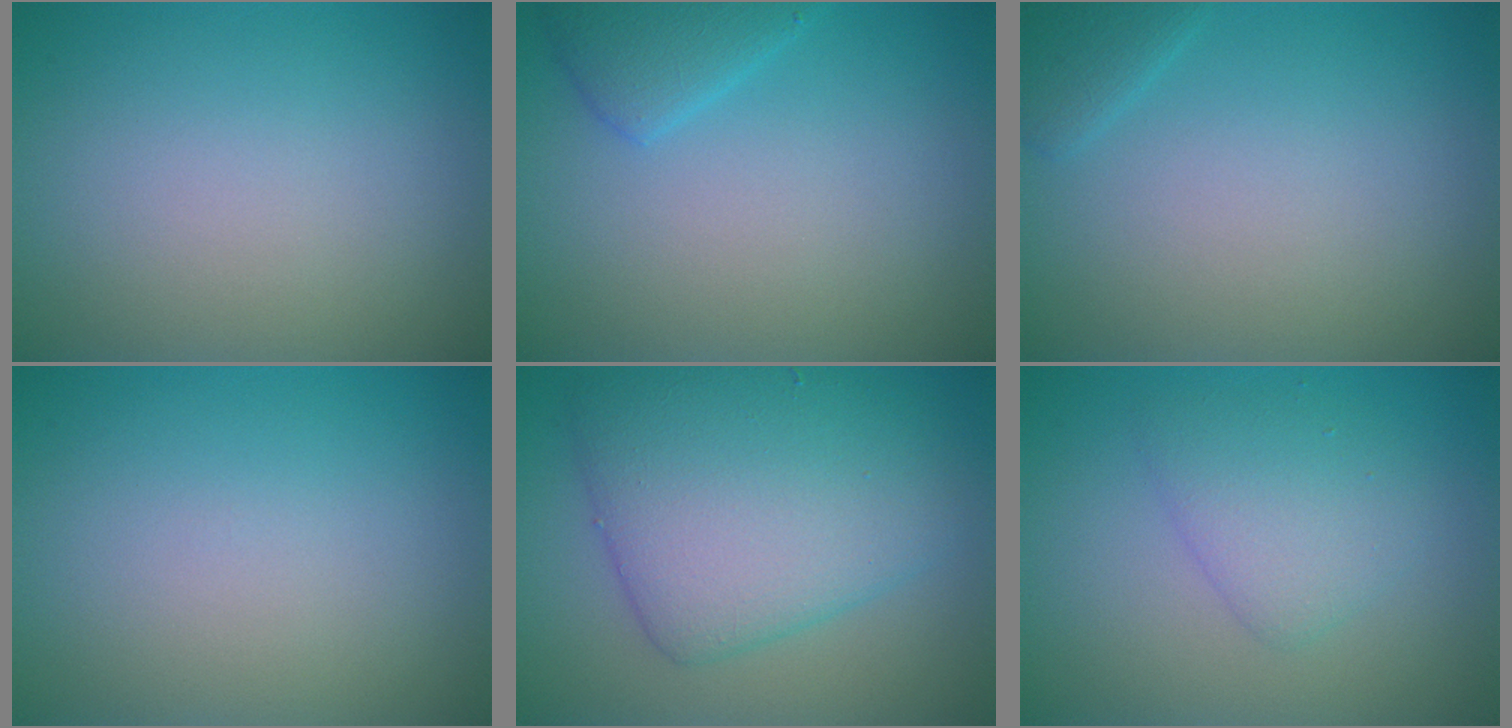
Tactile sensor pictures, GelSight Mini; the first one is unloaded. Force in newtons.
{"total": 2.3, "press": 2.3, "slide": 0.1}
{"total": 1.4, "press": 1.4, "slide": 0.1}
{"total": 0.0}
{"total": 8.2, "press": 8.2, "slide": 0.0}
{"total": 2.9, "press": 2.9, "slide": 0.0}